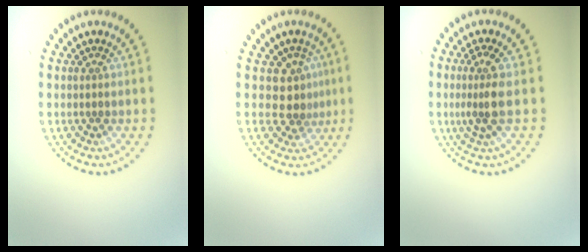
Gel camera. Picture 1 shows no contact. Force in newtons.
{"total": 2.8, "press": 2.0, "slide": 2.0}
{"total": 2.7, "press": 2.2, "slide": 1.6}